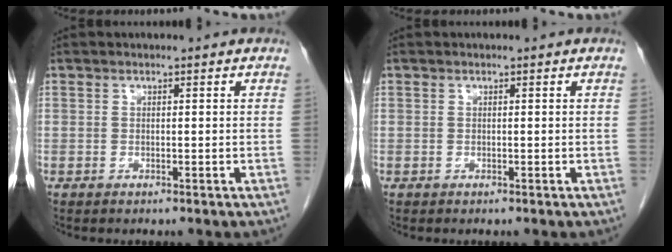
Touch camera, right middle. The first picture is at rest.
{"total": 0.0}